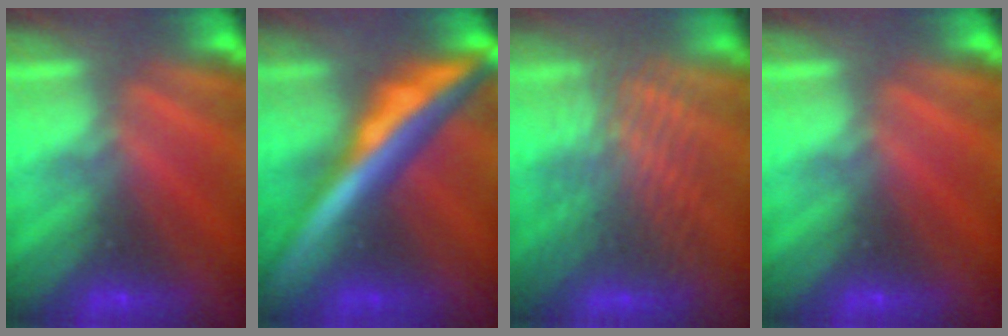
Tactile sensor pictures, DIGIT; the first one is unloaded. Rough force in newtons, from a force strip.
{"total": 6.8}
{"total": 3.4}
{"total": 0.0}